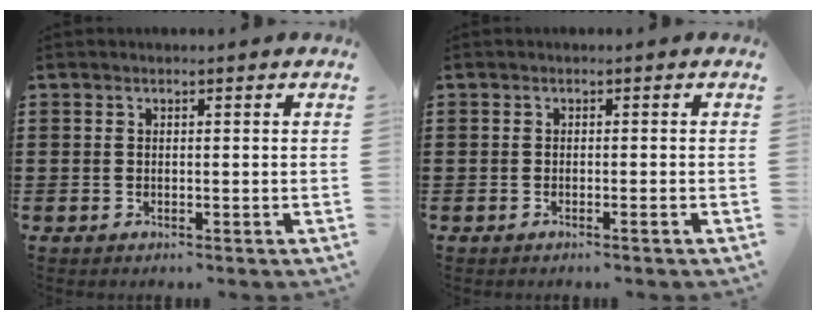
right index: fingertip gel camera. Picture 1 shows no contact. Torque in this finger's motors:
{"motor_torque": [-0.26, 0.11, 0.05, 0.00]}